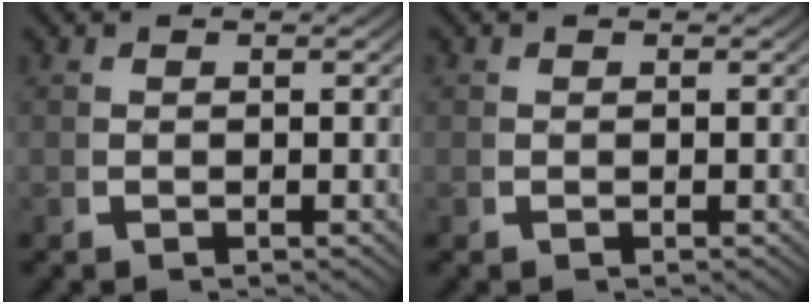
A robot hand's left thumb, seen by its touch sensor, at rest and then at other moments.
{"total": 0.0}